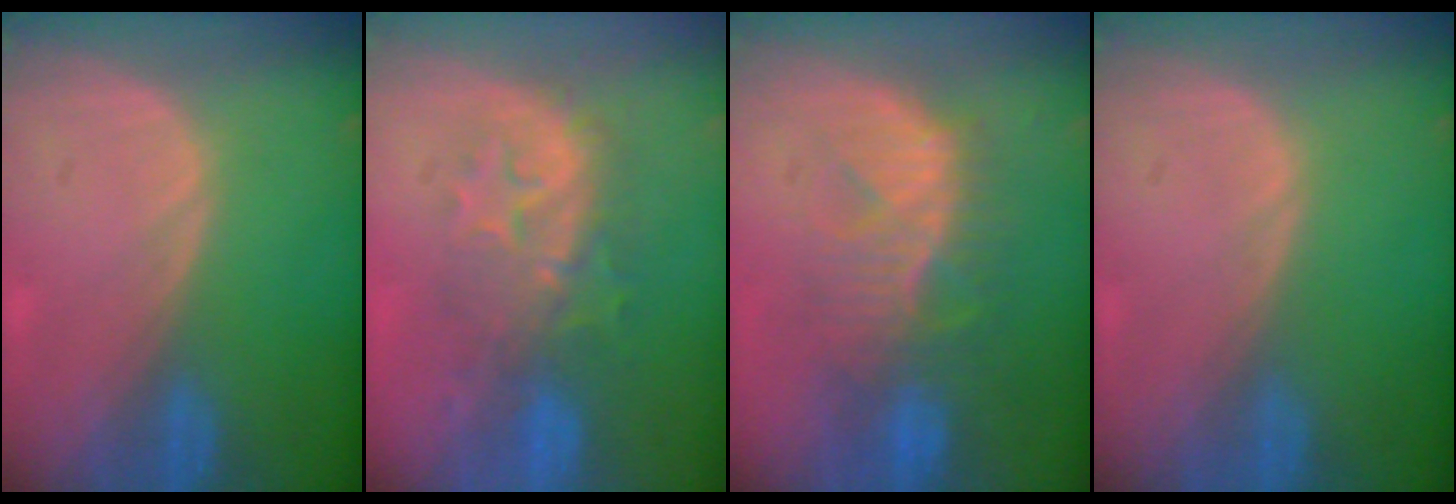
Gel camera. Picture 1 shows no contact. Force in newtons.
{"total": 8.3, "press": 8.2, "slide": 1.2}
{"total": 9.3, "press": 8.8, "slide": 3.0}
{"total": 0.0}